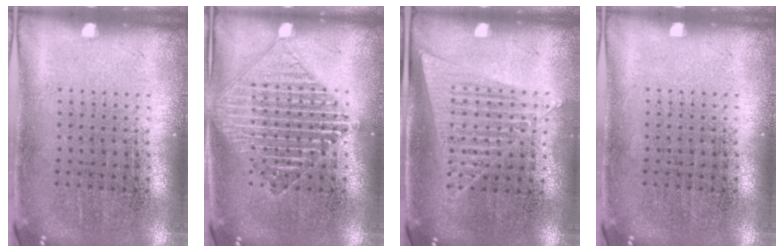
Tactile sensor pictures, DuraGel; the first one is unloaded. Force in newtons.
{"total": 3.1, "press": 3.1, "slide": 0.5}
{"total": 1.2, "press": 1.2, "slide": 0.4}
{"total": 0.0}